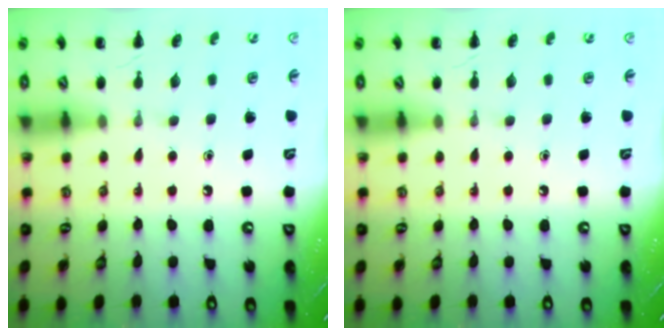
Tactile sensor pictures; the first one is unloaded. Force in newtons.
{"total": 0.0}